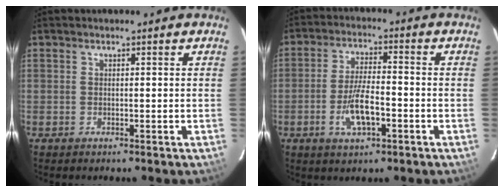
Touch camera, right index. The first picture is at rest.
{"total": 8.1, "force": [-3.1, 2.7, 6.9], "torque": [-0.139, -0.004, -0.053]}